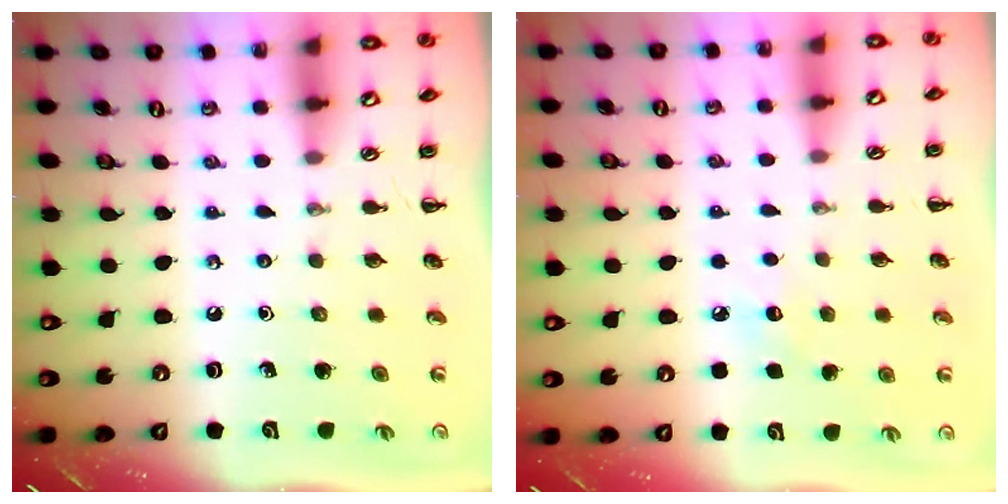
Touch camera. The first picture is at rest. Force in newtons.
{"total": 5.7, "press": 5.5, "slide": 1.5}